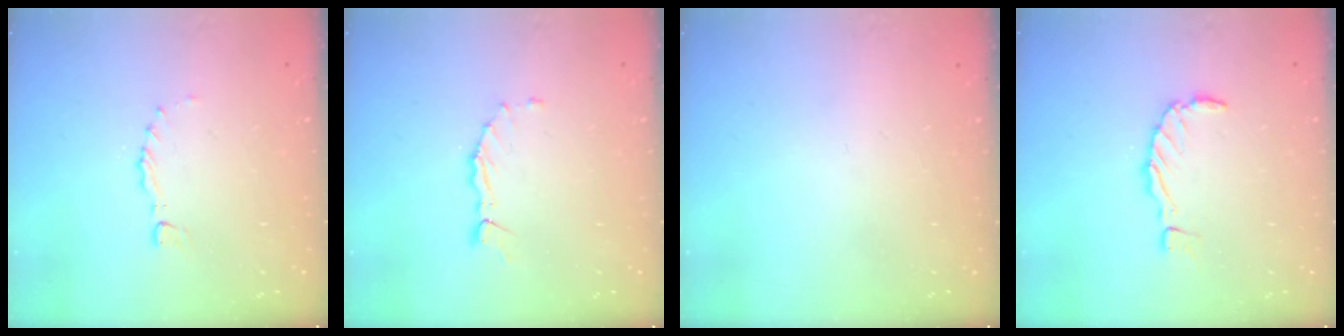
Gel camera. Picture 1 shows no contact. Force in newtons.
{"total": 1.0, "press": 1.0, "slide": 0.2}
{"total": 0.0}
{"total": 1.2, "press": 1.2, "slide": 0.2}